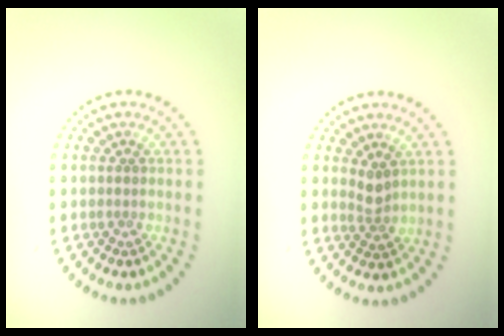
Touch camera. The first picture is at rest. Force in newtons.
{"total": 1.6, "press": 1.2, "slide": 1.0}